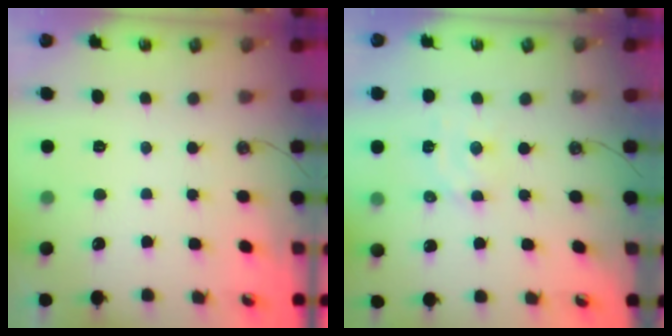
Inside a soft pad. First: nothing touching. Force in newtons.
{"total": 5.4, "press": 5.4, "slide": 0.3}